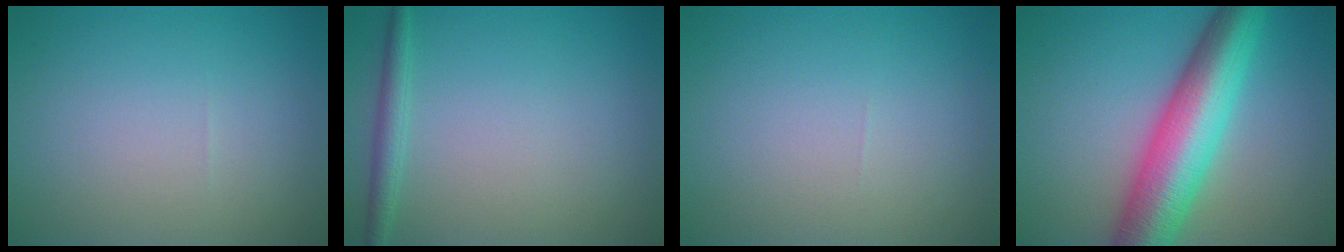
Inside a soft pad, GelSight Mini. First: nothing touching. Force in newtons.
{"total": 1.8, "press": 1.8, "slide": 0.1}
{"total": 0.0}
{"total": 10.1, "press": 10.1, "slide": 0.1}